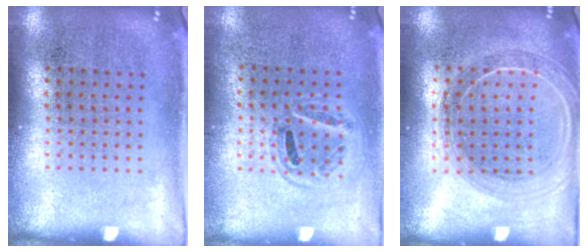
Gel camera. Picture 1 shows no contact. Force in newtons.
{"total": 0.9, "press": 0.9, "slide": 0.2}
{"total": 1.7, "press": 1.6, "slide": 0.6}